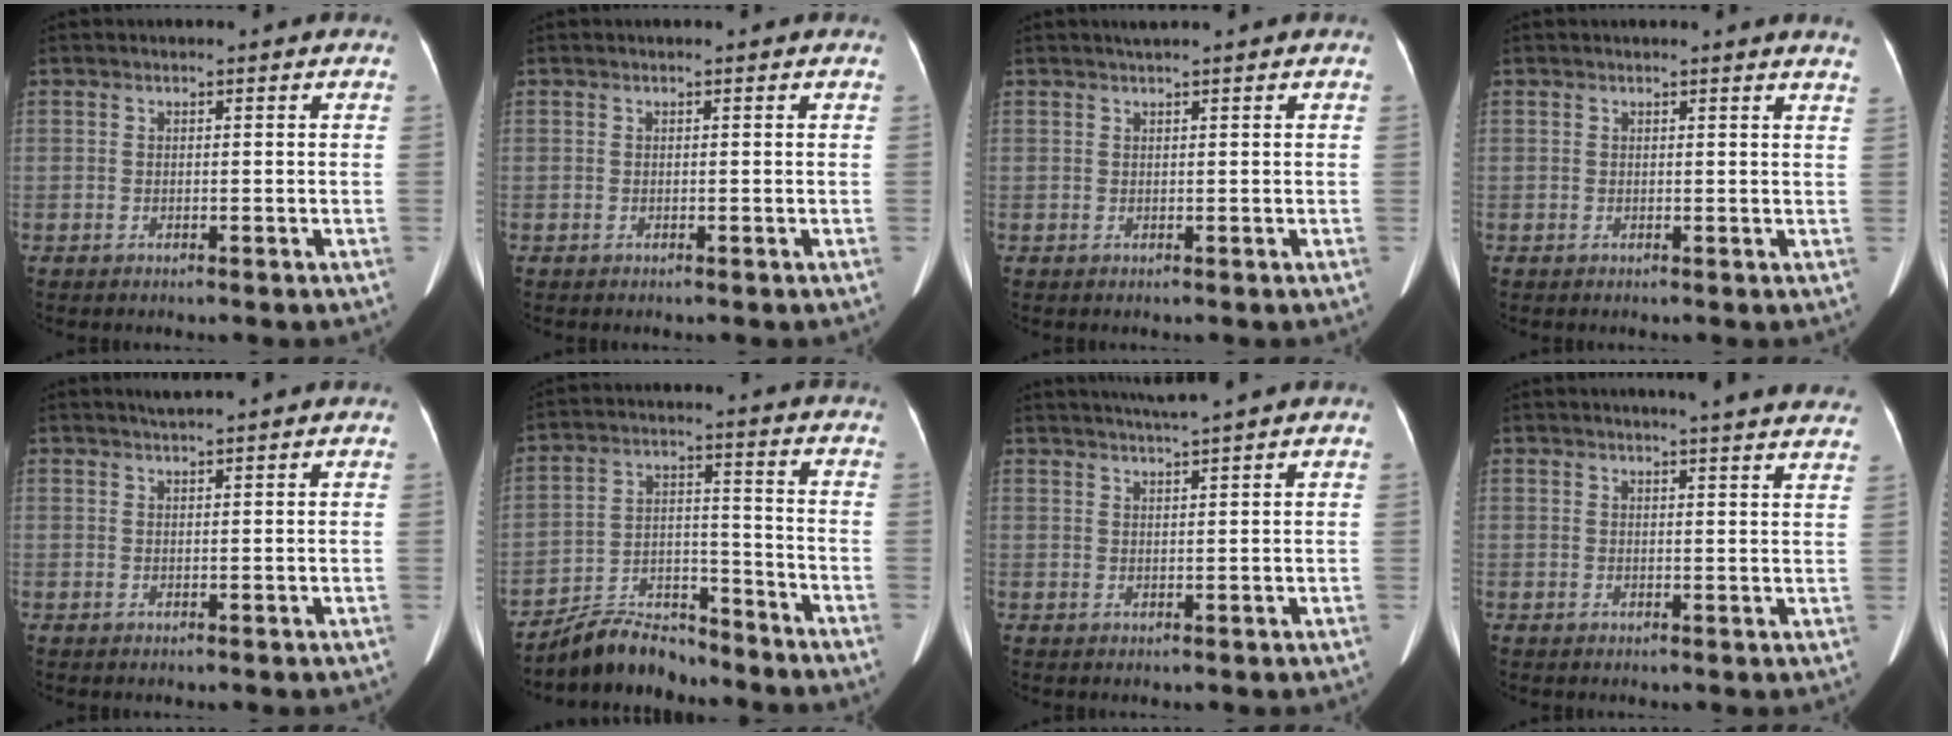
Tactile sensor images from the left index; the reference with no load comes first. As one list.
[{"total": 0.0}, {"total": 1.4, "force": [1.1, -0.2, 0.8], "torque": [-0.013, 0.010, 0.023]}, {"total": 3.6, "force": [3.4, -0.3, 1.1], "torque": [-0.013, -0.014, 0.015]}, {"total": 1.7, "force": [1.5, -0.4, 0.6], "torque": [-0.009, 0.009, 0.031]}, {"total": 9.7, "force": [-9.3, 2.3, 1.3], "torque": [-0.026, 0.016, -0.164]}, {"total": 3.8, "force": [3.2, -1.4, 1.5], "torque": [-0.022, 0.006, 0.059]}, {"total": 13.8, "force": [12.8, 0.6, 5.2], "torque": [-0.056, -0.022, 0.131]}]